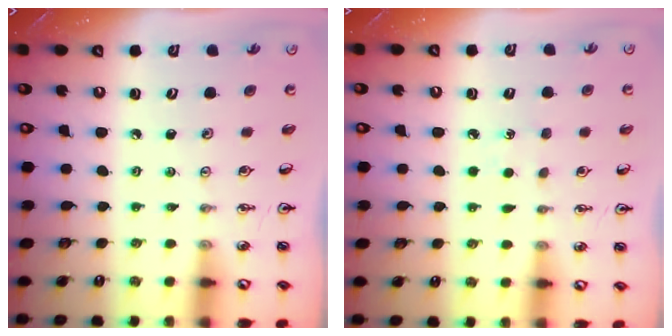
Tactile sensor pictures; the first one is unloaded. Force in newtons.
{"total": 2.9, "press": 2.8, "slide": 0.4}